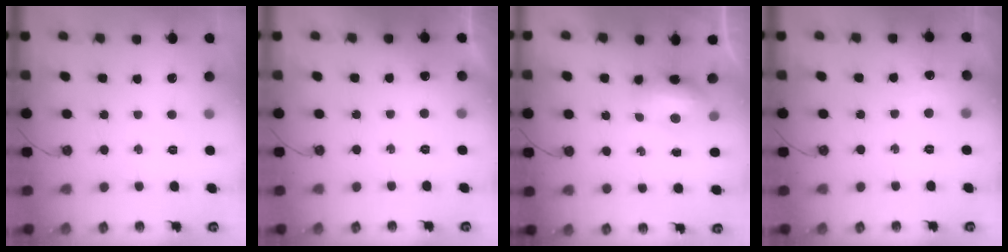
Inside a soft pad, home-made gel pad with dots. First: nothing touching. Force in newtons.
{"total": 2.9, "press": 2.8, "slide": 0.6}
{"total": 9.0, "press": 8.8, "slide": 1.6}
{"total": 4.3, "press": 4.2, "slide": 0.6}